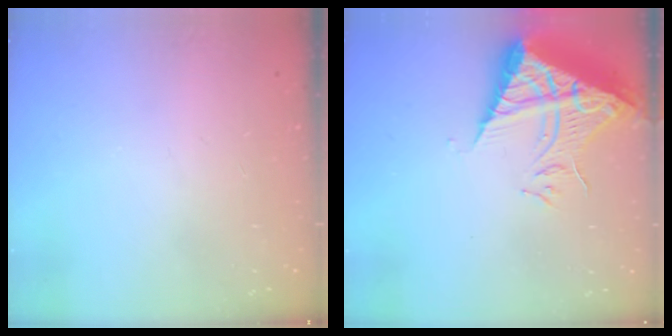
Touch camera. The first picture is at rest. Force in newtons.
{"total": 10.3, "press": 10.2, "slide": 1.1}